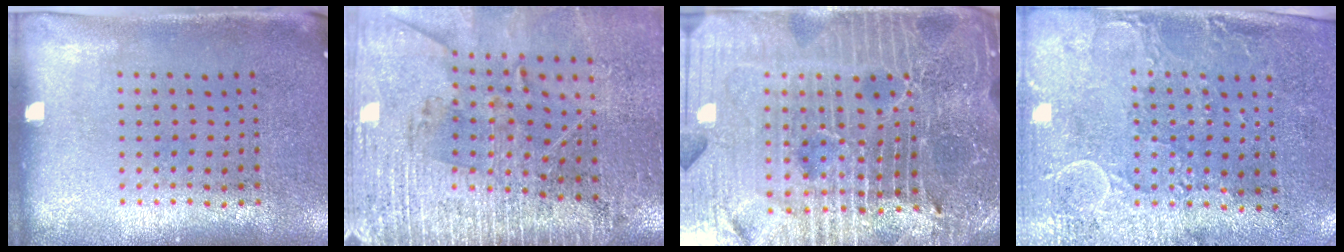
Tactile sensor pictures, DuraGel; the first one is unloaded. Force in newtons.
{"total": 3.0, "press": 3.0, "slide": 0.5}
{"total": 7.3, "press": 6.3, "slide": 3.7}
{"total": 2.9, "press": 2.3, "slide": 1.7}